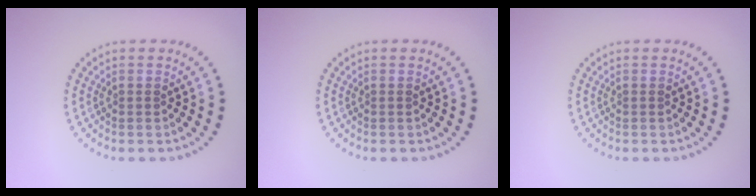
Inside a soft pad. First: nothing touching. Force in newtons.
{"total": 0.0}
{"total": 0.0}